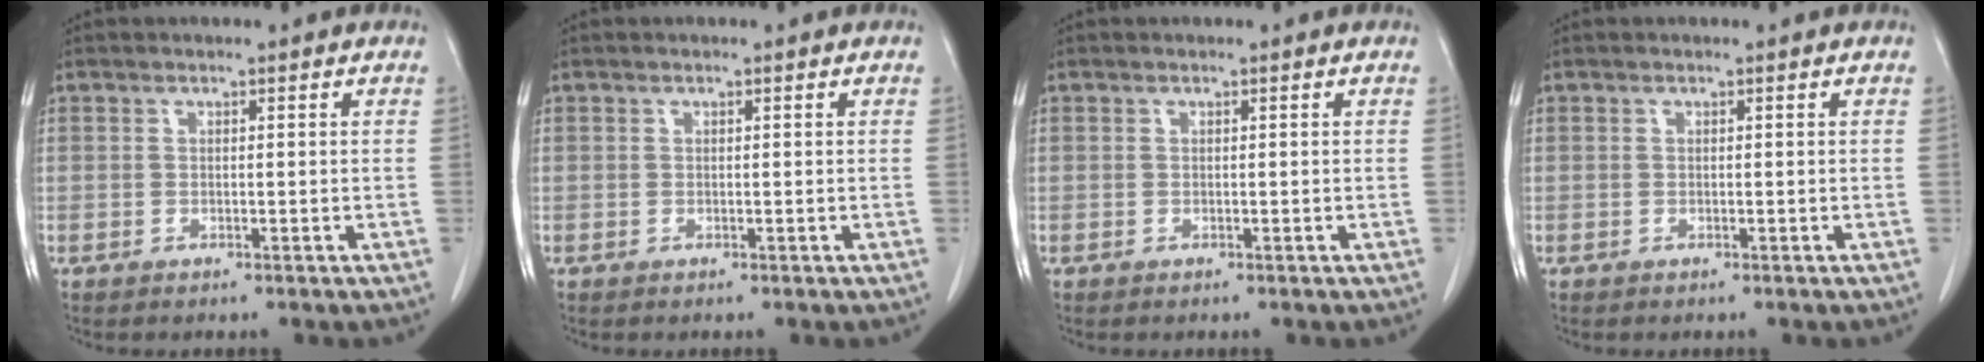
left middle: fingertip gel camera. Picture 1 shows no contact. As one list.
[{"total": 0.0}, {"total": 0.0}, {"total": 0.0}]